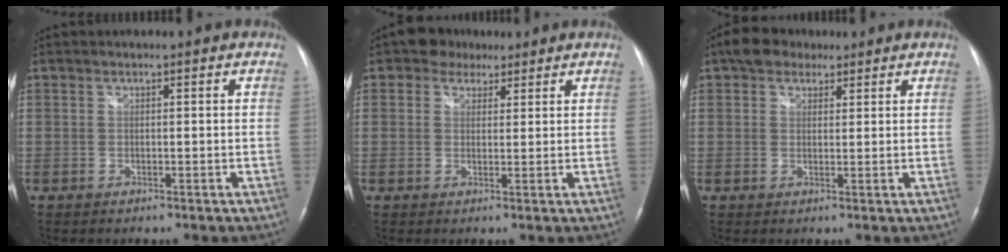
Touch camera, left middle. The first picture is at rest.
{"total": 3.9, "force": [2.6, 2.8, 0.8], "torque": [-0.021, 0.016, 0.041]}
{"total": 4.8, "force": [3.2, 3.1, 1.7], "torque": [-0.037, 0.022, 0.057]}